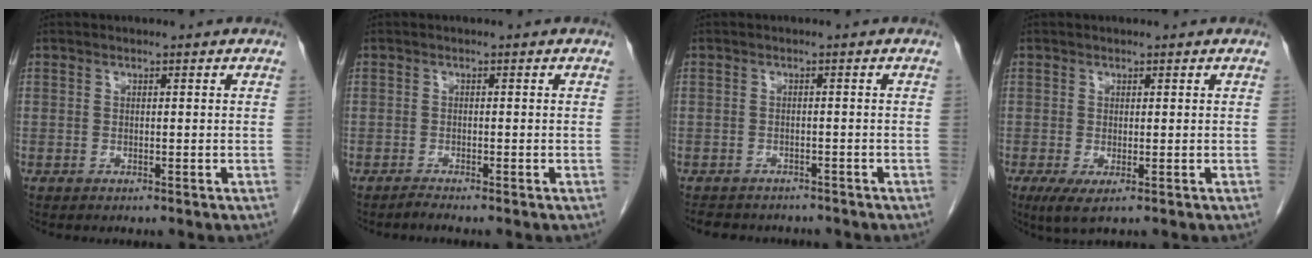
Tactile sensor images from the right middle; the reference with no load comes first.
{"total": 0.9, "force": [-0.8, -0.3, 0.2], "torque": [-0.005, -0.001, -0.017]}
{"total": 7.0, "force": [-6.2, 2.7, 1.8], "torque": [-0.033, -0.001, -0.078]}
{"total": 2.9, "force": [-1.1, 0.6, 2.6], "torque": [-0.049, -0.011, -0.013]}